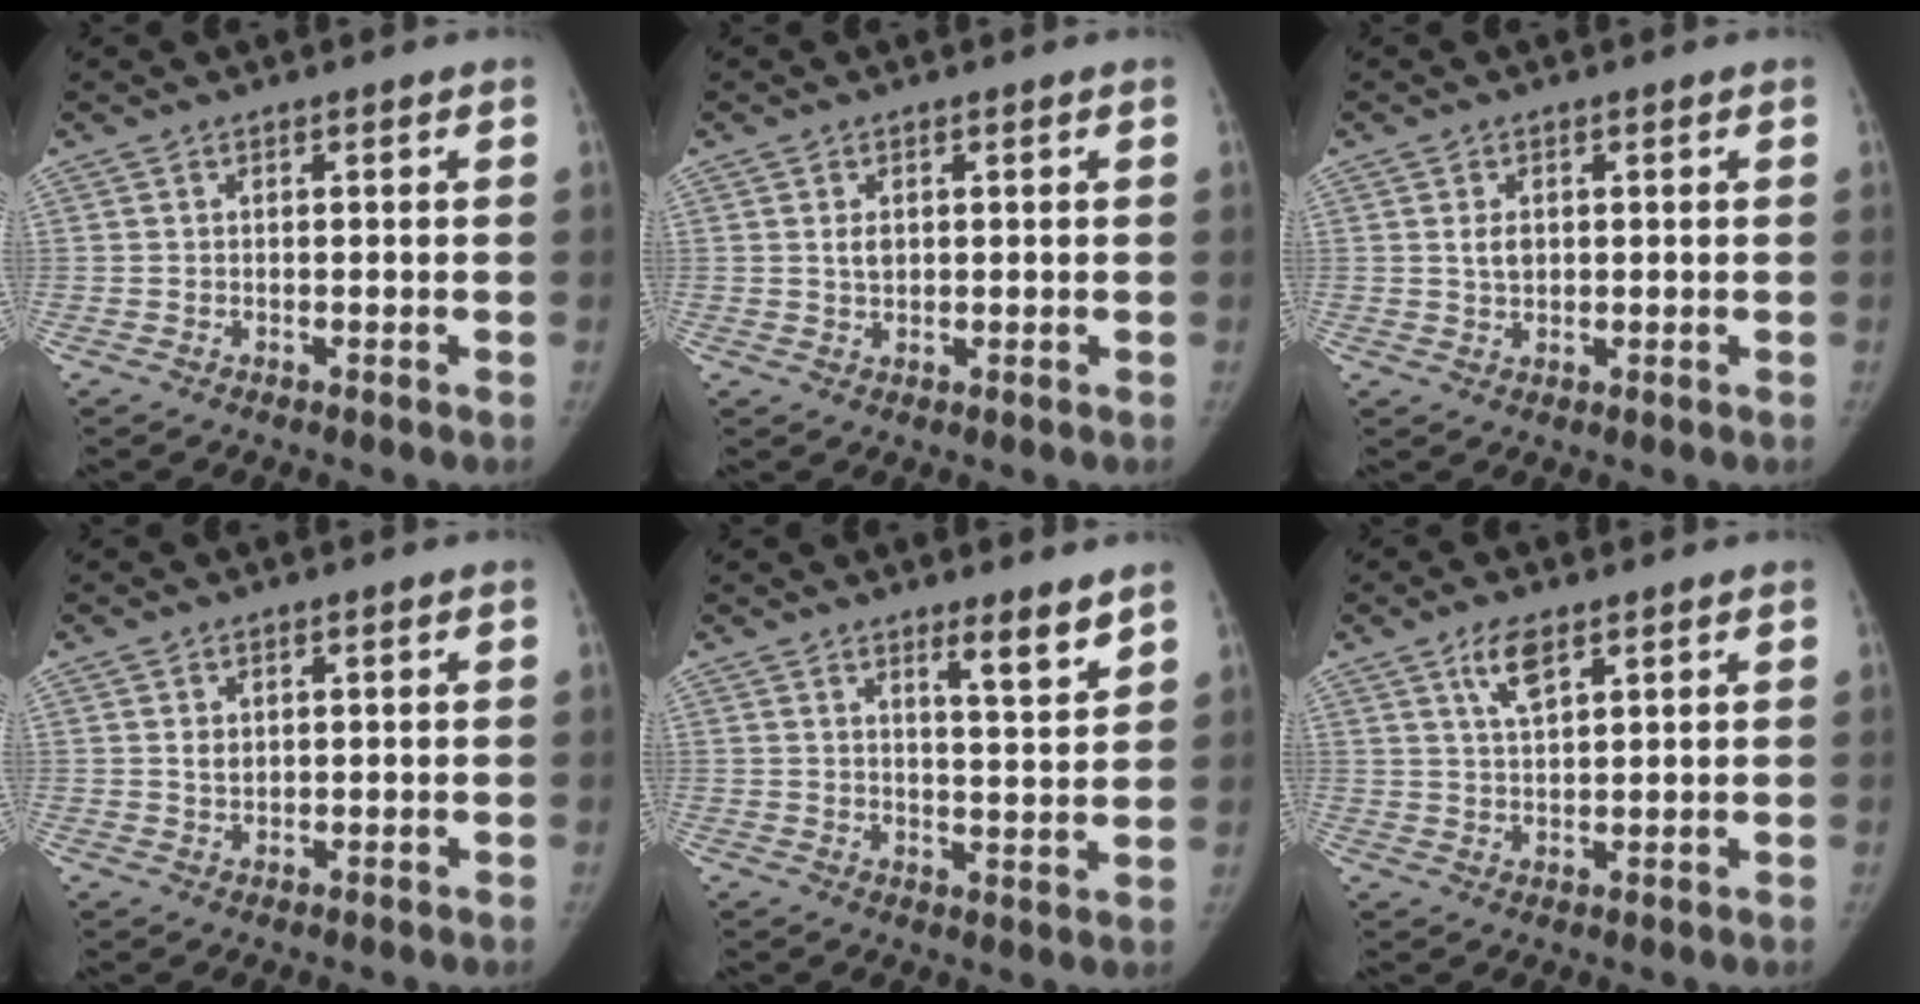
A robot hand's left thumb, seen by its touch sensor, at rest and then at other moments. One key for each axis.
{"total": 2.0, "fx": 0.5, "fy": 1.4, "fz": 1.4, "tx": -0.019, "ty": -0.003, "tz": 0.011}
{"total": 2.6, "fx": 0.5, "fy": 1.8, "fz": 1.8, "tx": -0.023, "ty": -0.003, "tz": 0.012}
{"total": 1.8, "fx": 0.6, "fy": 1.3, "fz": 1.1, "tx": -0.012, "ty": -0.005, "tz": 0.015}
{"total": 5.9, "fx": 4.3, "fy": 0.7, "fz": 3.9, "tx": -0.052, "ty": -0.039, "tz": 0.064}
{"total": 5.2, "fx": 3.1, "fy": 2.0, "fz": 3.7, "tx": -0.065, "ty": -0.013, "tz": 0.060}